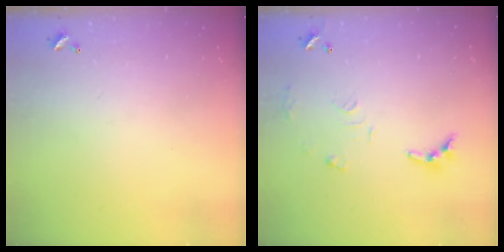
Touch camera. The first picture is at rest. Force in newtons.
{"total": 9.3, "press": 9.3, "slide": 0.6}